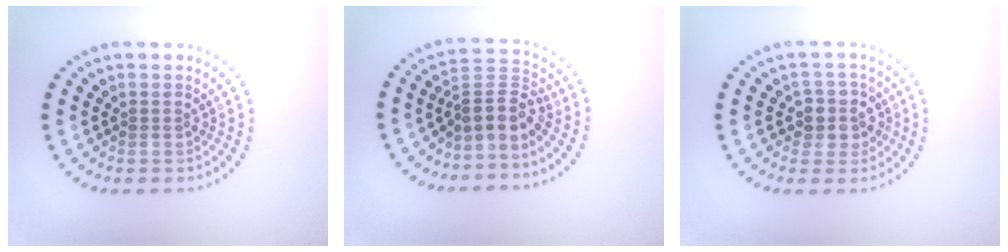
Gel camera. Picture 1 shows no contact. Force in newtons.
{"total": 3.3, "press": 2.5, "slide": 2.2}
{"total": 2.9, "press": 2.6, "slide": 1.3}